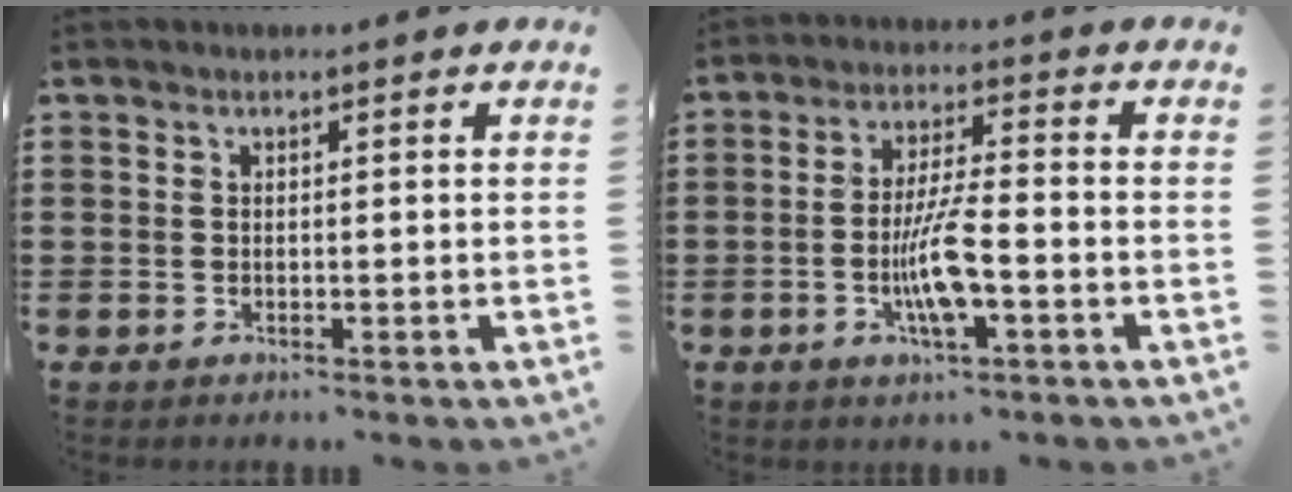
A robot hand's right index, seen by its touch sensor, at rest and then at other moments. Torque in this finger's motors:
{"motor_torque": [0.82, 0.20, 0.39, 0.17]}